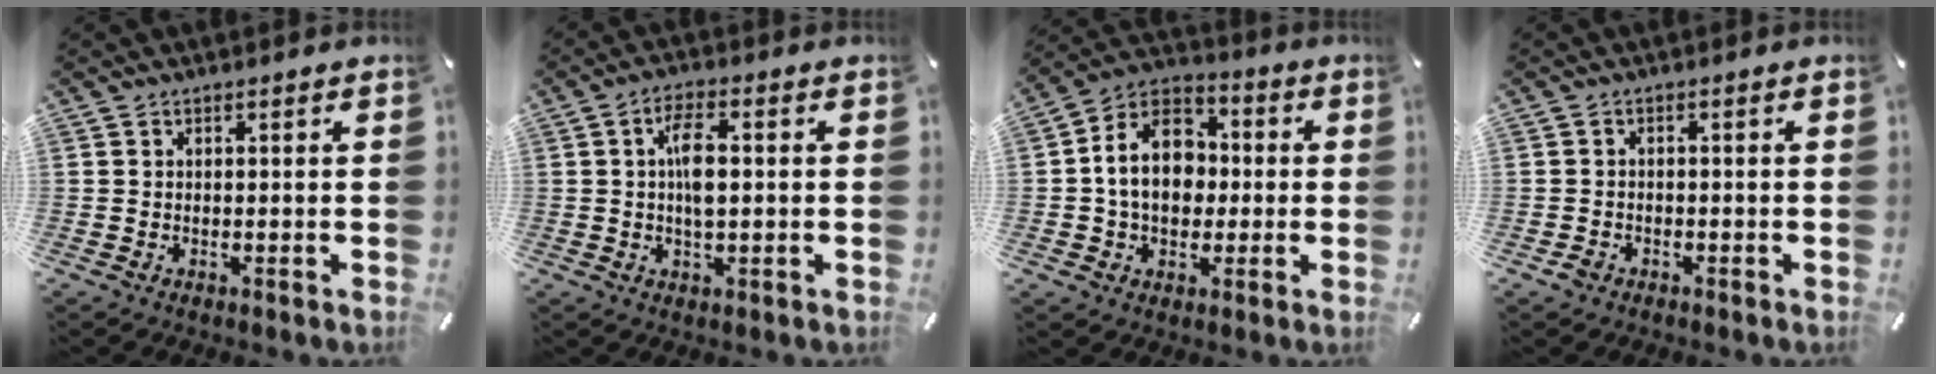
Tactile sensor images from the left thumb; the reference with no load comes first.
{"total": 6.7, "force": [0.6, 2.9, 6.0], "torque": [-0.121, 0.001, 0.004]}
{"total": 13.5, "force": [-0.6, 11.0, 7.9], "torque": [-0.153, 0.021, -0.012]}
{"total": 1.8, "force": [-1.1, 1.3, 0.5], "torque": [-0.009, 0.006, -0.024]}